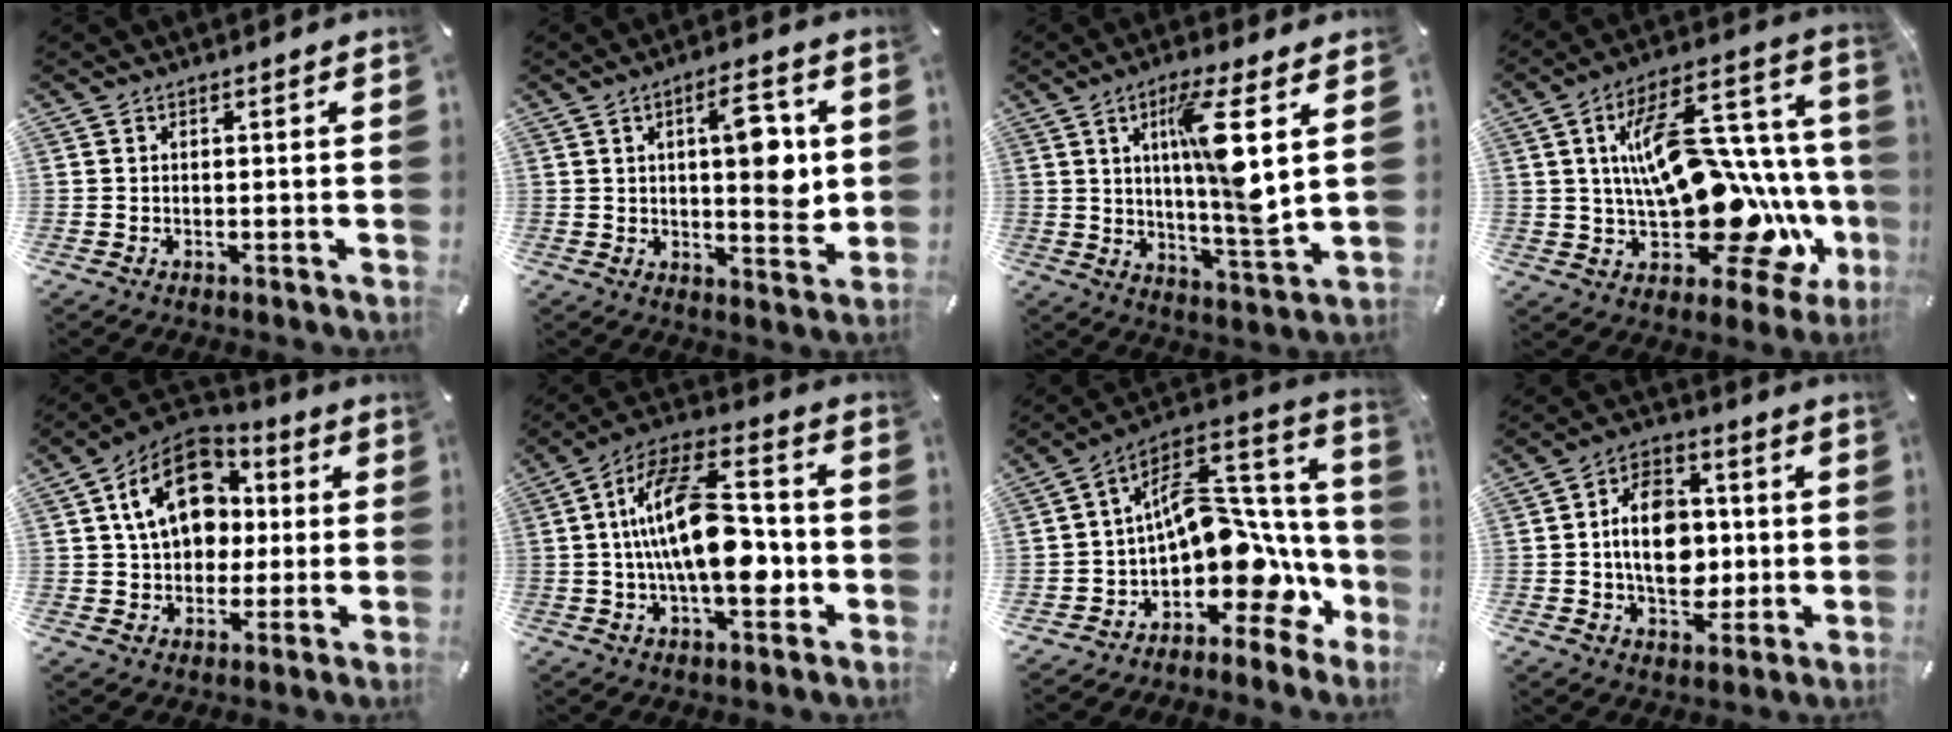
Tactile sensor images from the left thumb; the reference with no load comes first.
{"total": 11.6, "force": [2.6, 4.9, 10.2], "torque": [-0.131, -0.012, 0.039]}
{"total": 13.6, "force": [3.9, 2.2, 12.8], "torque": [-0.210, -0.020, 0.057]}
{"total": 26.4, "force": [-2.2, 14.3, 22.0], "torque": [-0.335, -0.011, -0.029]}
{"total": 16.8, "force": [3.8, 12.9, 10.1], "torque": [-0.170, -0.001, 0.069]}
{"total": 19.6, "force": [-0.5, 10.2, 16.8], "torque": [-0.304, 0.002, -0.018]}
{"total": 16.7, "force": [0.8, 11.4, 12.2], "torque": [-0.170, -0.047, 0.019]}
{"total": 13.4, "force": [-0.5, 9.8, 9.2], "torque": [-0.155, 0.015, -0.004]}